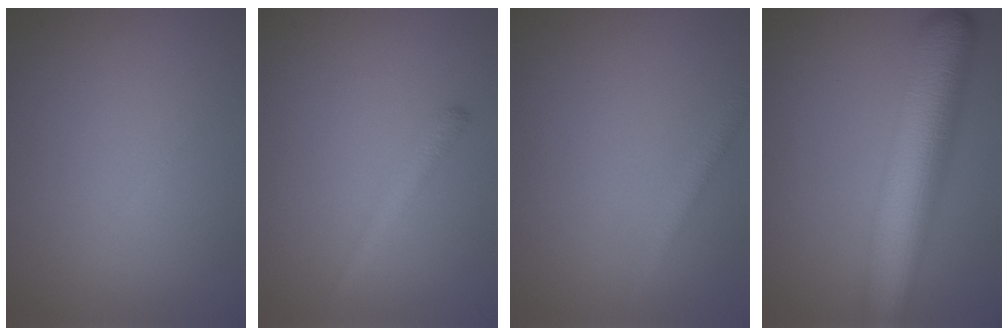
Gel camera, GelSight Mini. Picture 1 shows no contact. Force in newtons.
{"total": 1.4, "press": 1.4, "slide": 0.2}
{"total": 1.6, "press": 1.6, "slide": 0.1}
{"total": 10.2, "press": 10.2, "slide": 0.4}